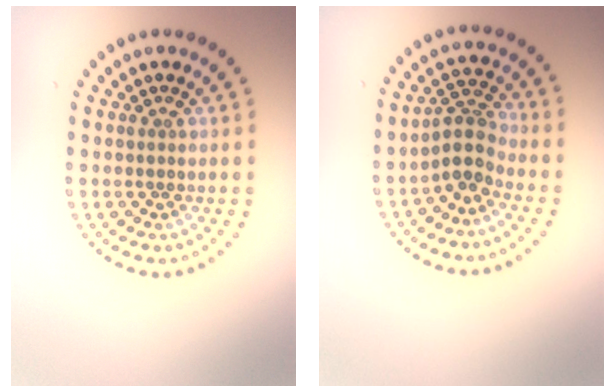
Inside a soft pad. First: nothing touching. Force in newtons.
{"total": 3.0, "press": 2.2, "slide": 1.9}